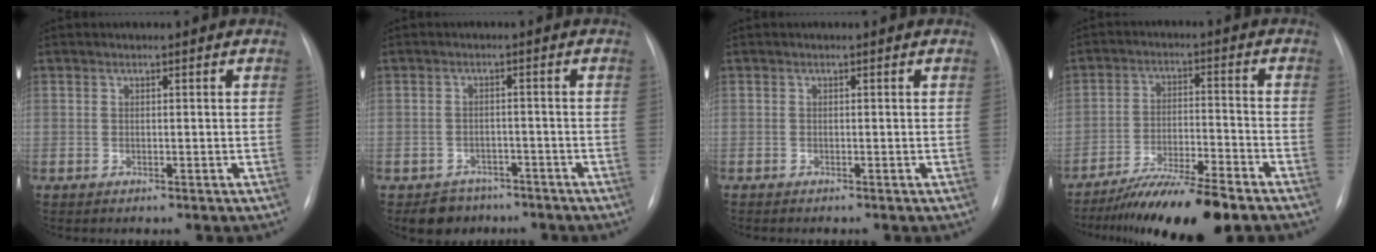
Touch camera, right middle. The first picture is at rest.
{"total": 4.6, "force": [-3.4, 3.1, 0.2], "torque": [0.001, 0.011, -0.046]}
{"total": 0.0}
{"total": 12.2, "force": [-9.9, 0.5, 7.1], "torque": [-0.116, -0.016, -0.165]}